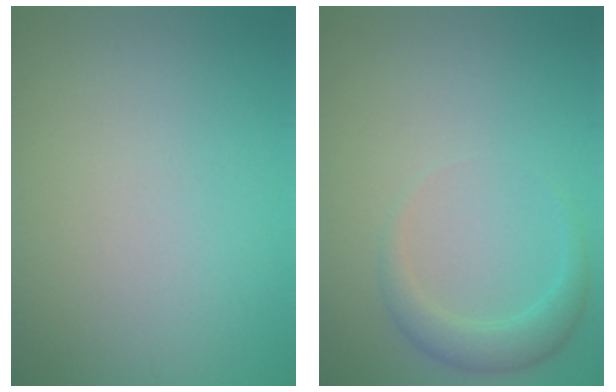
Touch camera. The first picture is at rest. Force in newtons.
{"total": 2.2, "press": 2.2, "slide": 0.2}